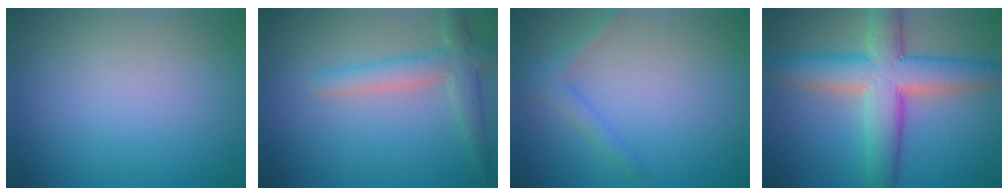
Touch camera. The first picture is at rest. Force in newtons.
{"total": 3.4, "press": 3.4, "slide": 0.3}
{"total": 1.6, "press": 1.6, "slide": 0.1}
{"total": 8.0, "press": 8.0, "slide": 0.7}